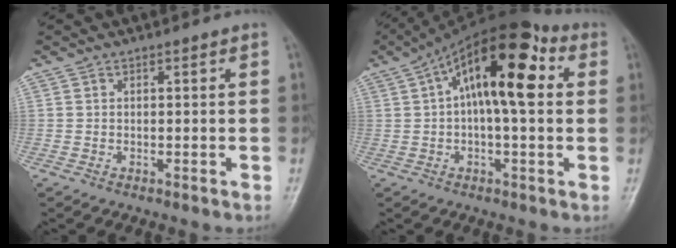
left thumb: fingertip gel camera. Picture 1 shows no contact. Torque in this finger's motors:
{"motor_torque": [0.40, 2.28, 2.36, -0.41, 0.24]}